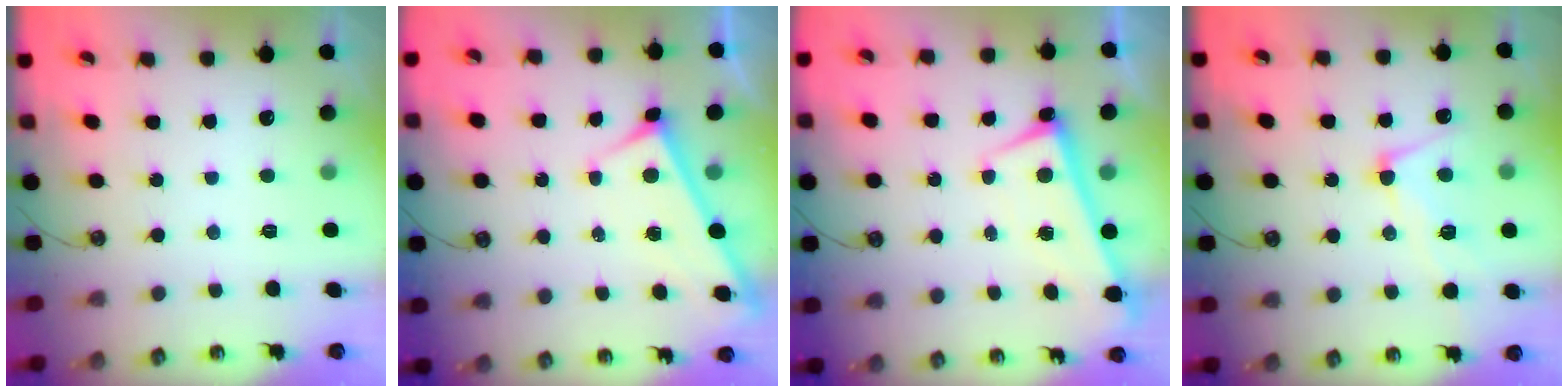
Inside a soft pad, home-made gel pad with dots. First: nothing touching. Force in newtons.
{"total": 2.9, "press": 2.9, "slide": 0.3}
{"total": 0.8, "press": 0.6, "slide": 0.5}
{"total": 5.9, "press": 5.8, "slide": 0.8}